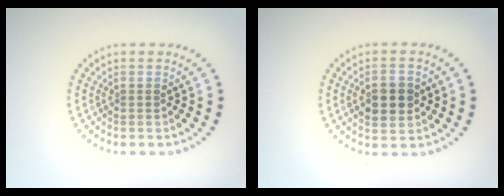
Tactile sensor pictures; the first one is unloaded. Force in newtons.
{"total": 3.4, "press": 3.4, "slide": 0.2}